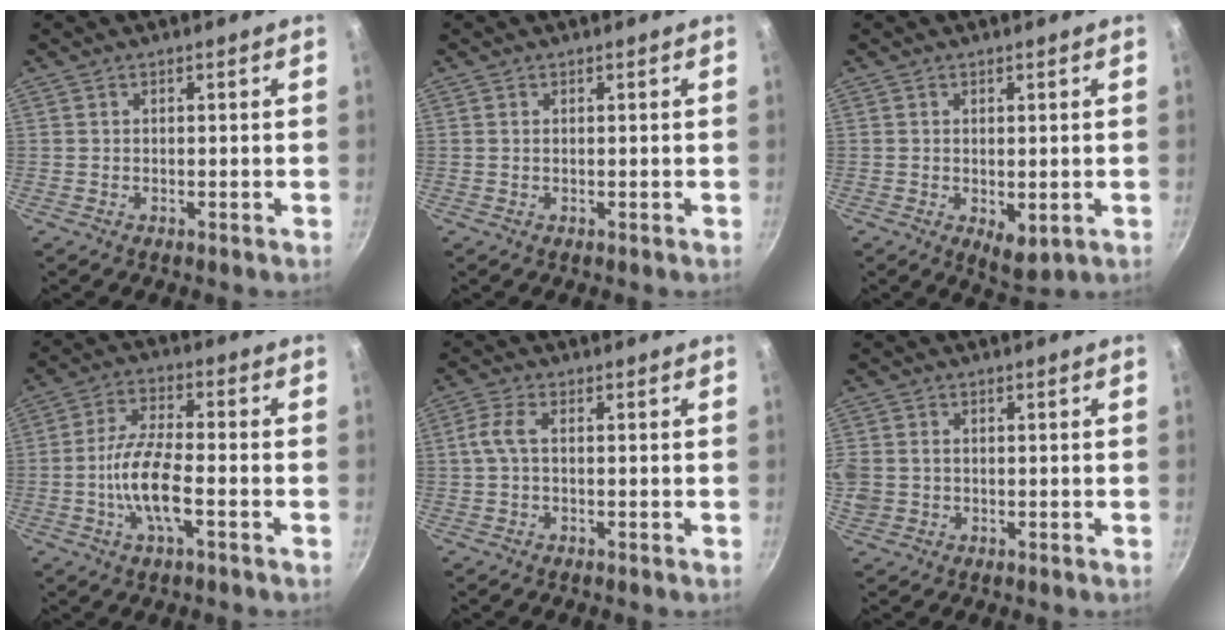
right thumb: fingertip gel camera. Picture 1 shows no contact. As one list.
[{"total": 0.0}, {"total": 4.4, "force": [-0.9, 2.2, 3.7], "torque": [-0.046, -0.011, -0.001]}, {"total": 10.4, "force": [-2.8, 3.5, 9.4], "torque": [-0.191, 0.022, -0.055]}, {"total": 3.8, "force": [0.1, 1.8, 3.3], "torque": [-0.084, 0.007, -0.002]}, {"total": 5.9, "force": [-0.2, 4.9, 3.2], "torque": [-0.089, 0.005, 0.002]}]